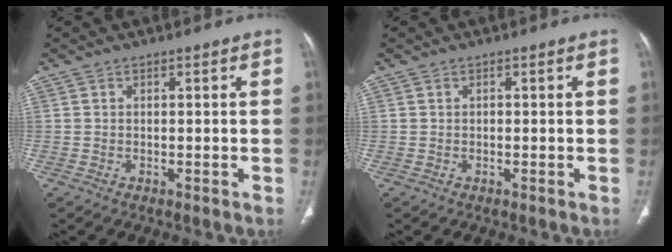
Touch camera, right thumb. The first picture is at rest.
{"total": 0.0}